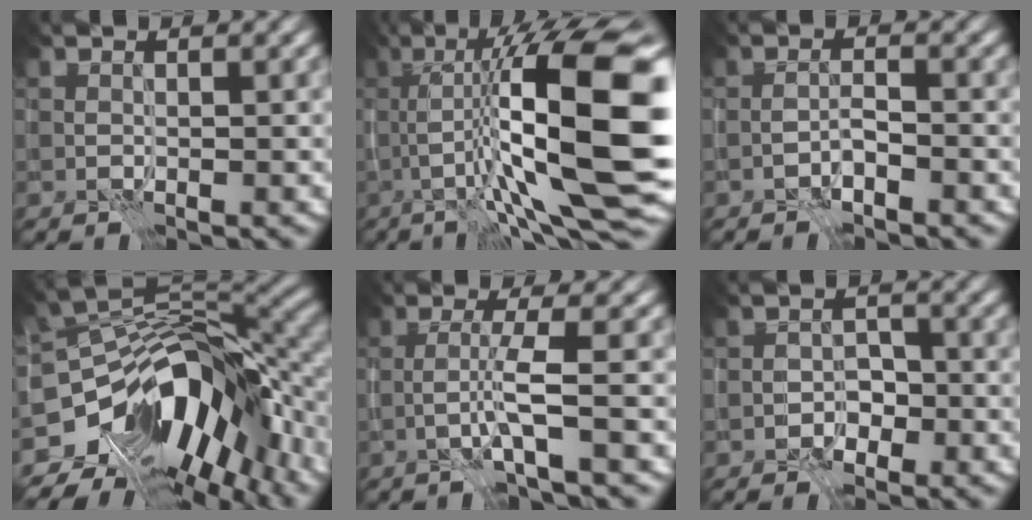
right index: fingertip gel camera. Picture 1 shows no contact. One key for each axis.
{"total": 15.3, "fx": -0.8, "fy": 3.5, "fz": 14.9, "tx": -0.229, "ty": 0.022, "tz": -0.011}
{"total": 1.4, "fx": -1.1, "fy": 0.1, "fz": 0.8, "tx": -0.015, "ty": 0.008, "tz": -0.026}
{"total": 15.0, "fx": -7.1, "fy": 7.7, "fz": 10.8, "tx": -0.168, "ty": -0.004, "tz": -0.117}
{"total": 2.7, "fx": -1.0, "fy": -0.1, "fz": 2.6, "tx": -0.053, "ty": 0.007, "tz": -0.028}
{"total": 1.9, "fx": -1.2, "fy": 1.3, "fz": 0.8, "tx": -0.006, "ty": 0.007, "tz": -0.023}